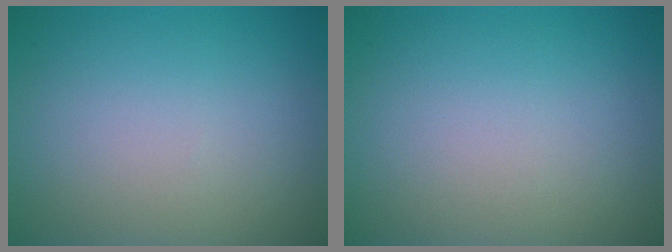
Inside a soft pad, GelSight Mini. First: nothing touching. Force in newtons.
{"total": 0.0}